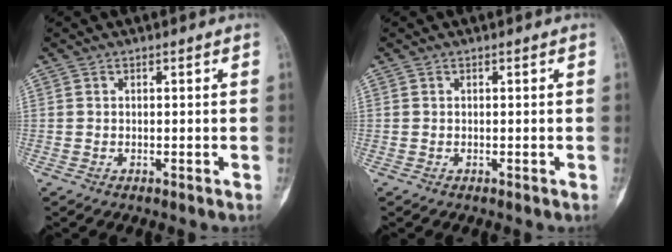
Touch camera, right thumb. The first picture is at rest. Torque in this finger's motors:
{"motor_torque": [0.03, 0.01, 0.06, 0.01, 0.02]}